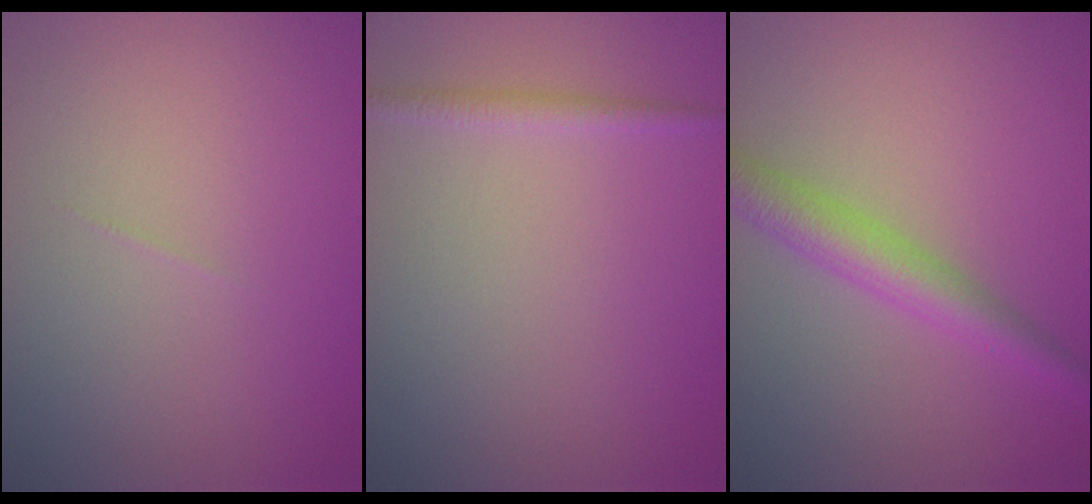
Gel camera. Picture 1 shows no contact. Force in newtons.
{"total": 1.1, "press": 1.1, "slide": 0.1}
{"total": 3.8, "press": 3.8, "slide": 0.1}